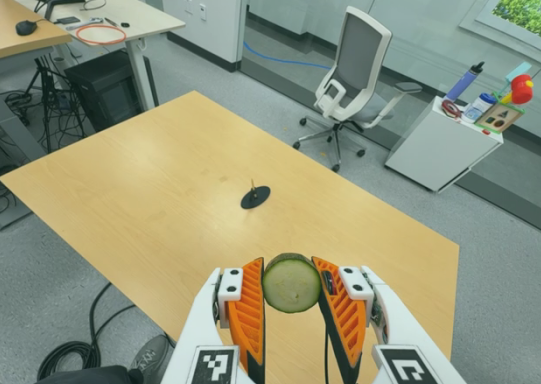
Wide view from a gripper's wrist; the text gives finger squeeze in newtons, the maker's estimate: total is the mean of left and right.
{"total": 7.8, "left": 7.1, "right": 8.5}